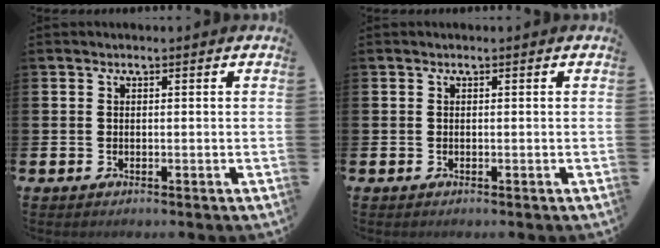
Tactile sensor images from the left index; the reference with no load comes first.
{"total": 0.0}